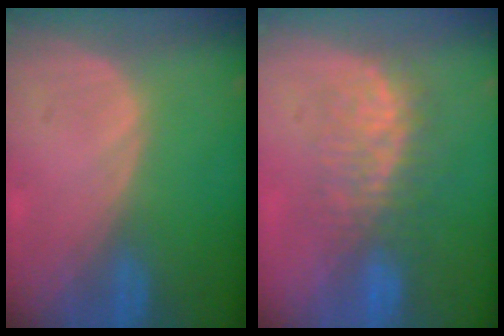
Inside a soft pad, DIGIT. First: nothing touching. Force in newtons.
{"total": 7.5, "press": 7.3, "slide": 1.7}